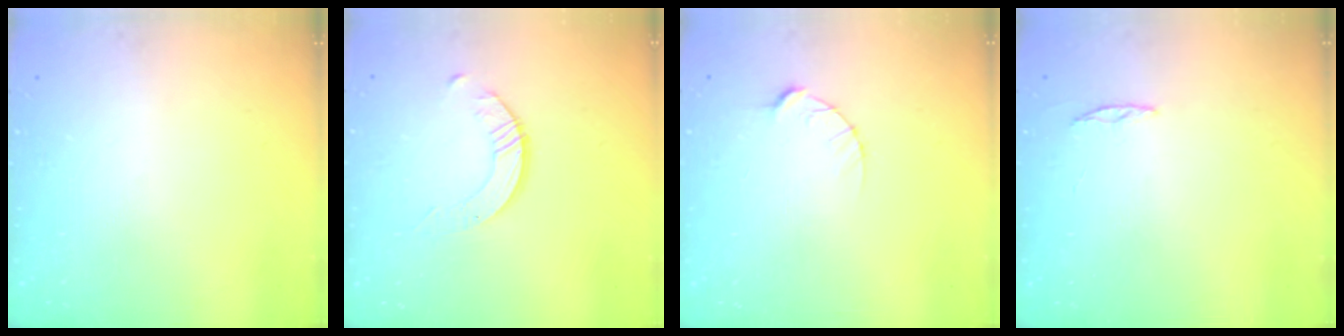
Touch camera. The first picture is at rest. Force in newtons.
{"total": 3.1, "press": 3.1, "slide": 0.3}
{"total": 4.7, "press": 4.7, "slide": 0.6}
{"total": 2.0, "press": 2.0, "slide": 0.2}